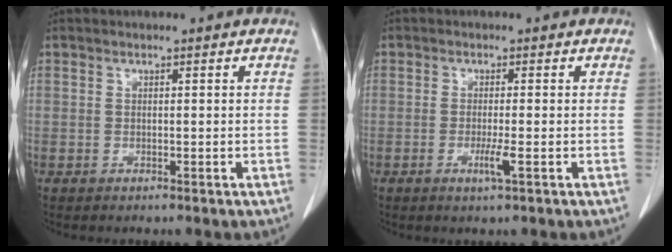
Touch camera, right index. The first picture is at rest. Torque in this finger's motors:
{"motor_torque": [0.58, -0.20, 0.30, 0.09]}